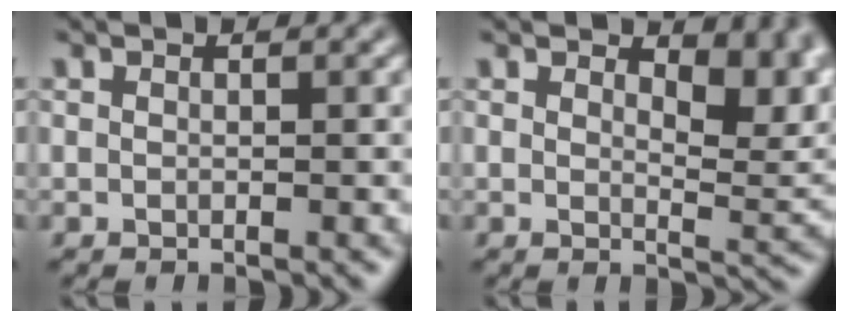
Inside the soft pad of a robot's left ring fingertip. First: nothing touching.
{"total": 5.5, "force": [2.9, 2.4, 4.0], "torque": [-0.045, -0.005, 0.041]}